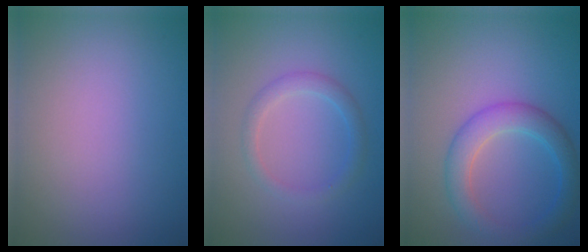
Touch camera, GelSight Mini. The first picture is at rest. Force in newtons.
{"total": 1.9, "press": 1.9, "slide": 0.1}
{"total": 4.0, "press": 4.0, "slide": 0.1}